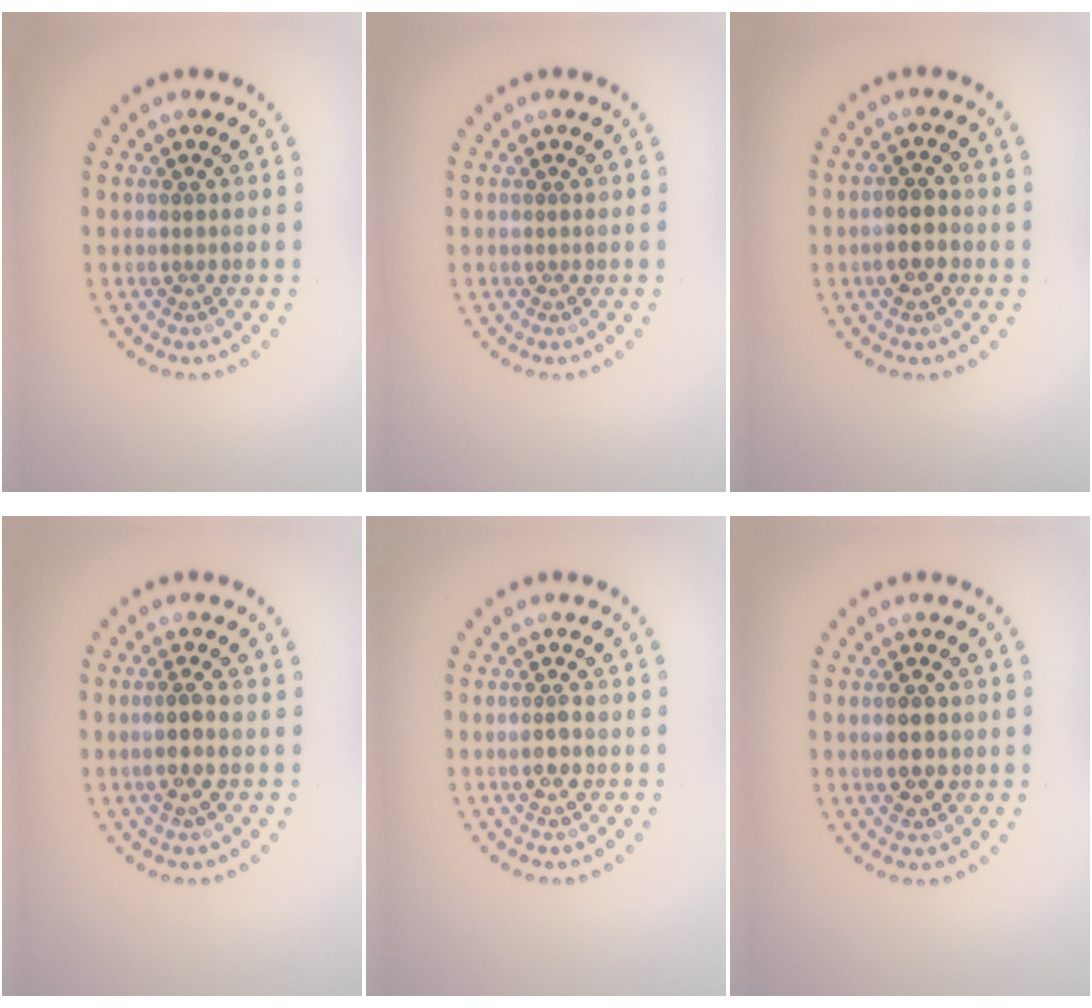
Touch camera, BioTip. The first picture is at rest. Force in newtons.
{"total": 0.0}
{"total": 2.6, "press": 2.5, "slide": 0.7}
{"total": 2.1, "press": 2.0, "slide": 0.8}
{"total": 1.1, "press": 1.1, "slide": 0.1}
{"total": 2.5, "press": 2.5, "slide": 0.1}